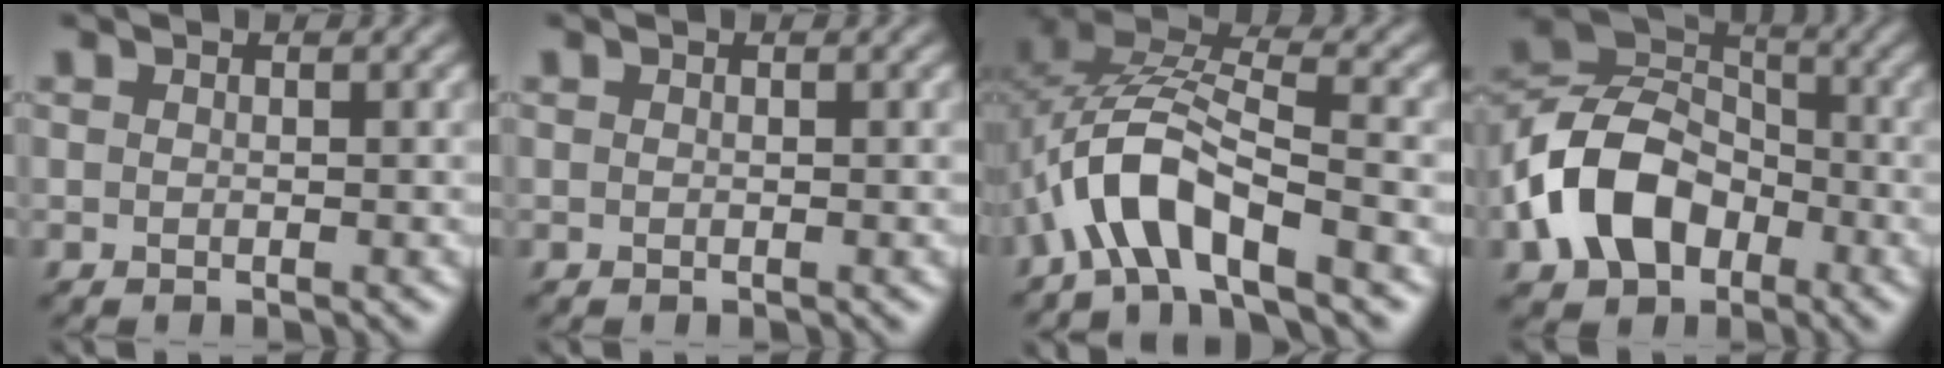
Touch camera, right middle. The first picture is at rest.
{"total": 0.0}
{"total": 7.4, "force": [-3.6, 2.8, 5.8], "torque": [-0.115, 0.010, -0.072]}
{"total": 9.8, "force": [-3.6, 7.1, 5.8], "torque": [-0.119, 0.007, -0.086]}